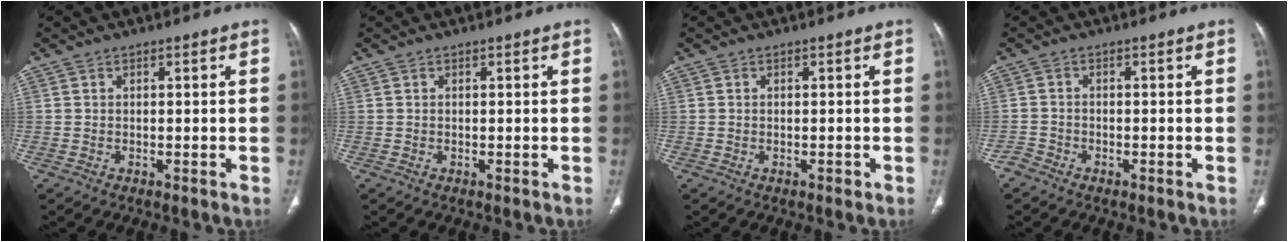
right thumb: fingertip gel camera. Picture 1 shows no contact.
{"total": 0.0}
{"total": 0.6, "force": [-0.2, 0.4, 0.3], "torque": [-0.003, 0.001, -0.004]}
{"total": 1.8, "force": [-1.5, 1.0, 0.1], "torque": [-0.005, 0.003, -0.034]}